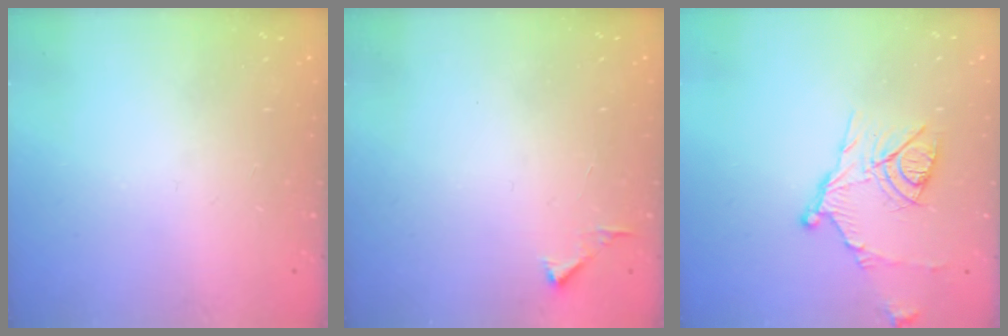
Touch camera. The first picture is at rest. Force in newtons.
{"total": 2.8, "press": 2.8, "slide": 0.3}
{"total": 12.8, "press": 12.8, "slide": 0.8}